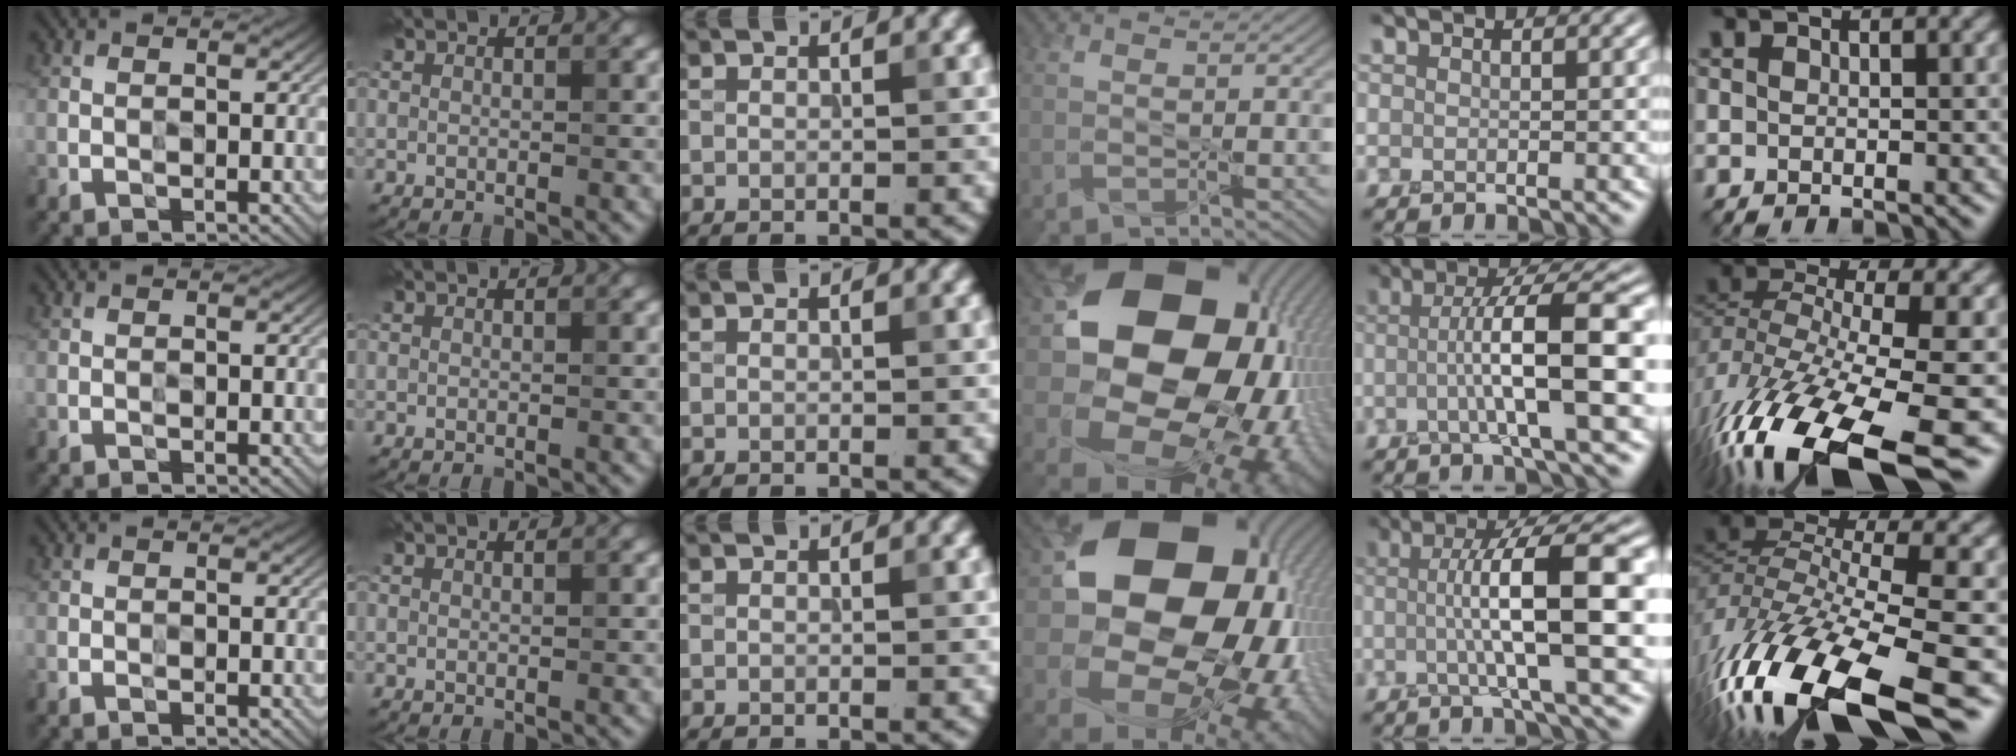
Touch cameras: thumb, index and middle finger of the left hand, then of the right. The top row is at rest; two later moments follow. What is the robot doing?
{"motion": "peel", "object": "tape"}